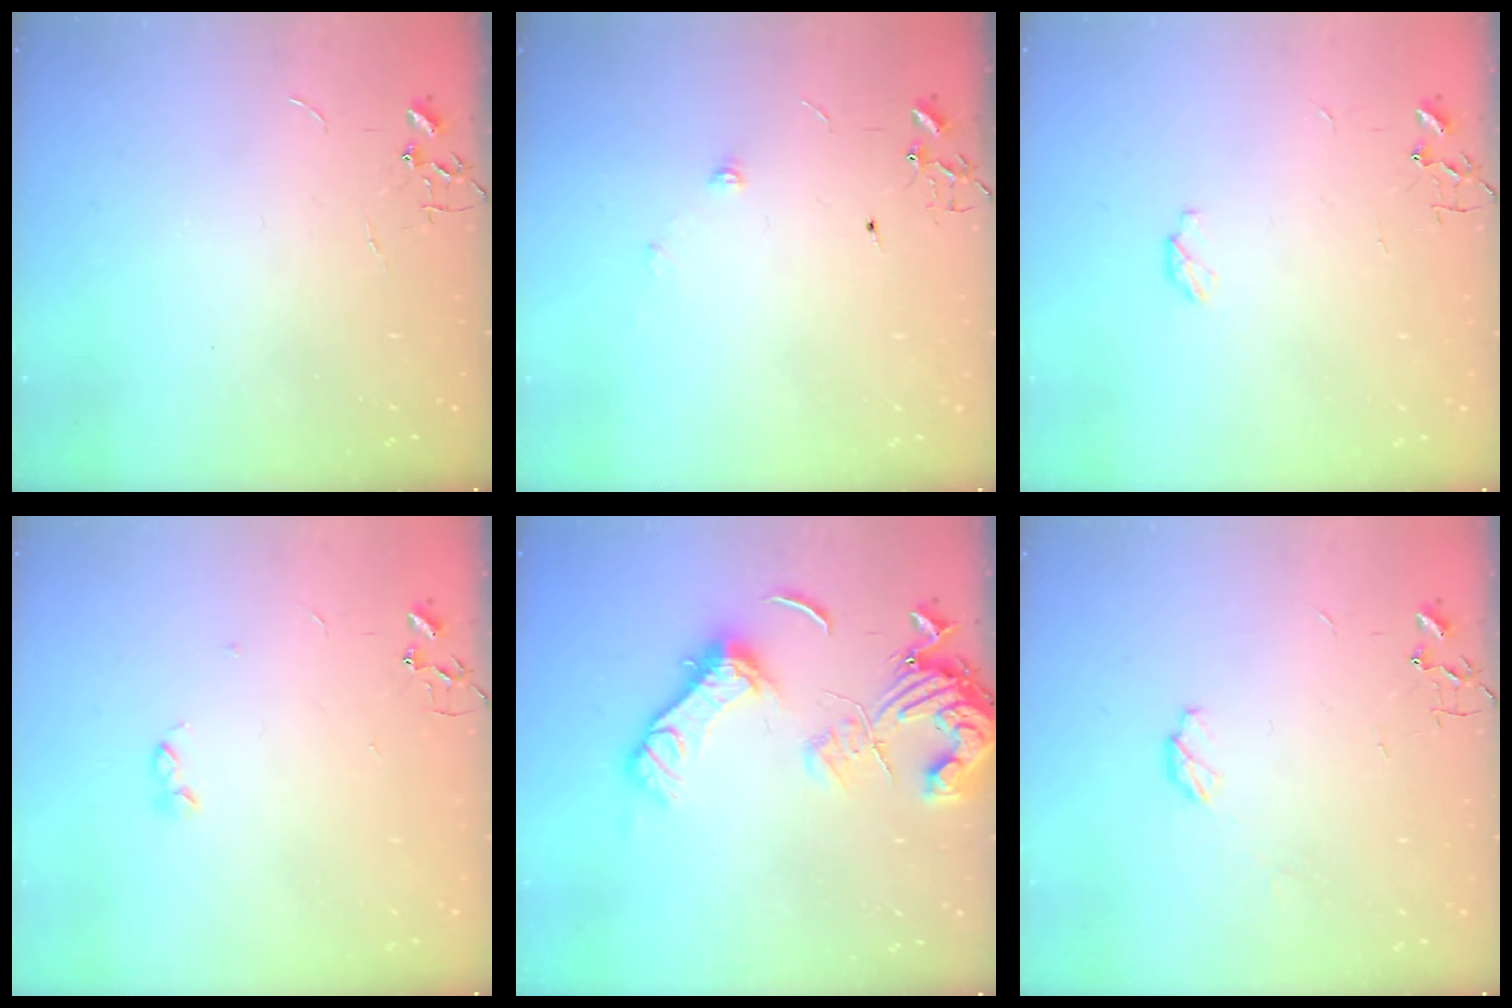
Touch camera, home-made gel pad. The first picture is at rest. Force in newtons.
{"total": 5.5, "press": 5.4, "slide": 0.9}
{"total": 3.8, "press": 3.8, "slide": 0.6}
{"total": 2.8, "press": 2.7, "slide": 0.5}
{"total": 16.3, "press": 16.2, "slide": 2.0}
{"total": 4.4, "press": 4.3, "slide": 0.2}